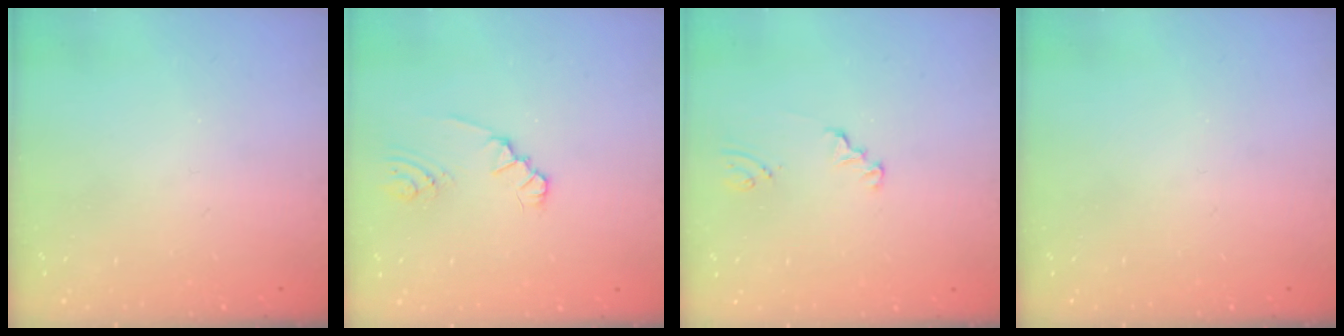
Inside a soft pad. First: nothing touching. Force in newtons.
{"total": 1.9, "press": 1.9, "slide": 0.2}
{"total": 1.2, "press": 1.2, "slide": 0.1}
{"total": 0.0}